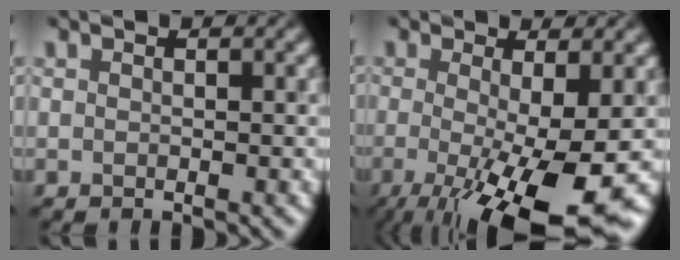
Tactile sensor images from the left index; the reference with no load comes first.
{"total": 11.3, "force": [-3.2, 2.7, 10.5], "torque": [-0.156, -0.026, -0.039]}